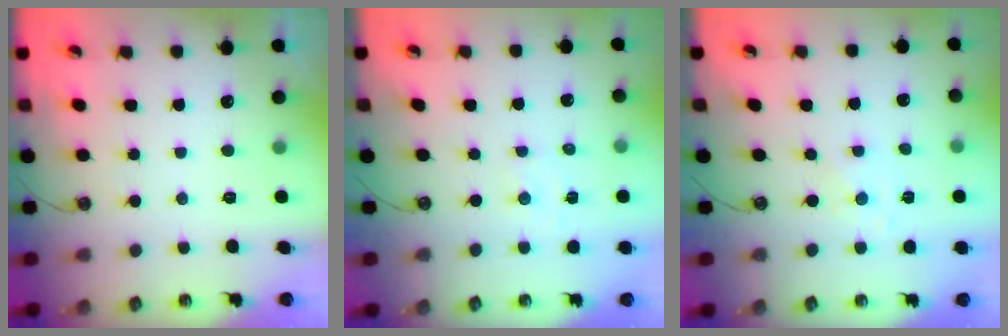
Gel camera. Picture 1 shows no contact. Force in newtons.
{"total": 2.4, "press": 2.4, "slide": 0.5}
{"total": 0.0}